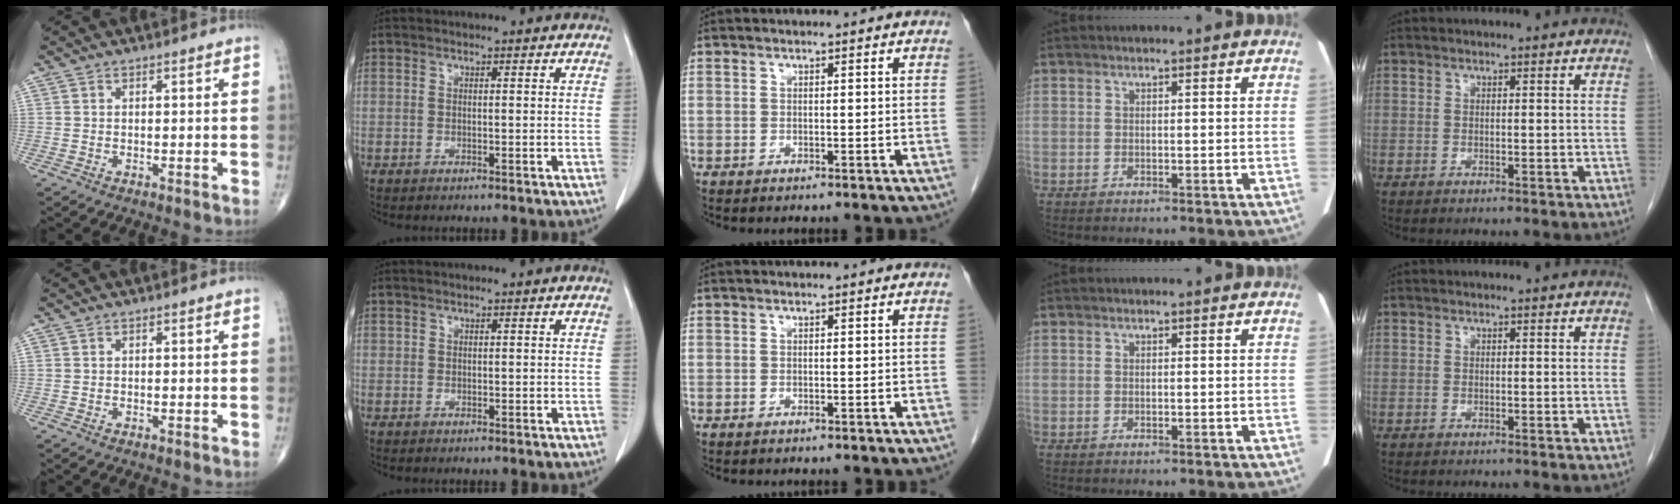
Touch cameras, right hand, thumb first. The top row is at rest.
{"index": {"total": 0.6, "force": [0.3, 0.5, 0.1], "torque": [0.007, 0.000, 0.003]}}